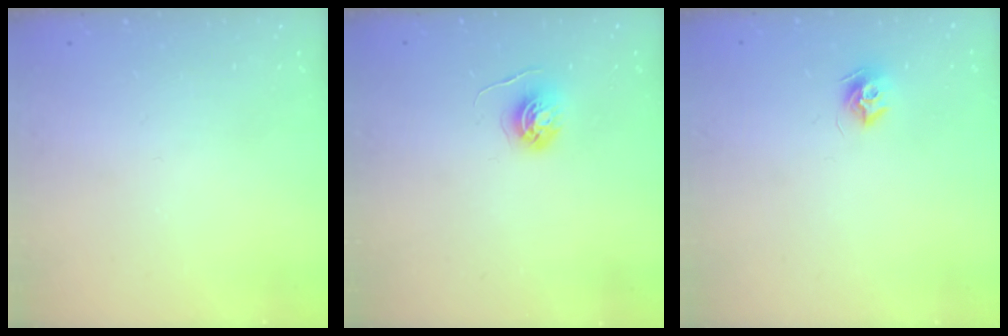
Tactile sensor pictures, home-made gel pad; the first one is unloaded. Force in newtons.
{"total": 5.3, "press": 5.3, "slide": 0.5}
{"total": 7.6, "press": 7.6, "slide": 0.2}